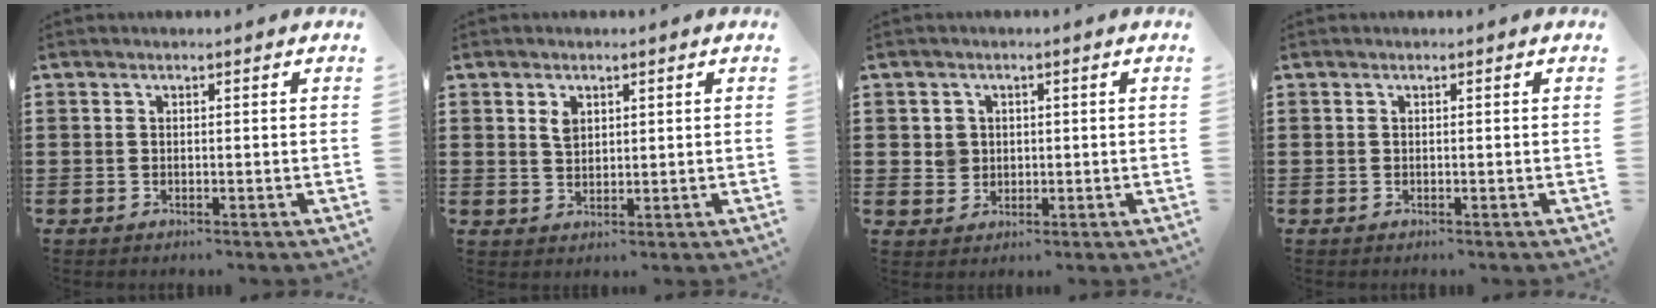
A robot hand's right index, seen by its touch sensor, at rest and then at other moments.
{"total": 2.3, "force": [1.2, 1.5, 1.3], "torque": [-0.023, 0.001, 0.021]}
{"total": 2.5, "force": [0.4, 2.4, 0.5], "torque": [-0.021, 0.010, 0.006]}
{"total": 0.0}